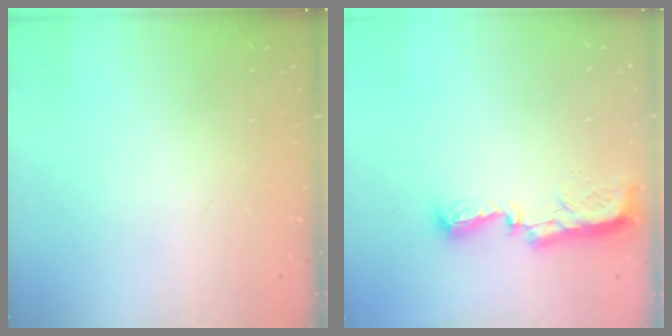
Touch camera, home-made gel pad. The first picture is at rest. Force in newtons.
{"total": 7.8, "press": 7.8, "slide": 0.8}